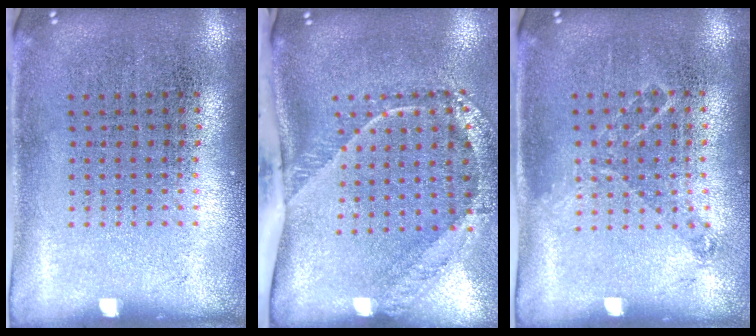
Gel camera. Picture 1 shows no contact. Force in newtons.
{"total": 2.7, "press": 1.8, "slide": 2.0}
{"total": 0.9, "press": 0.8, "slide": 0.2}